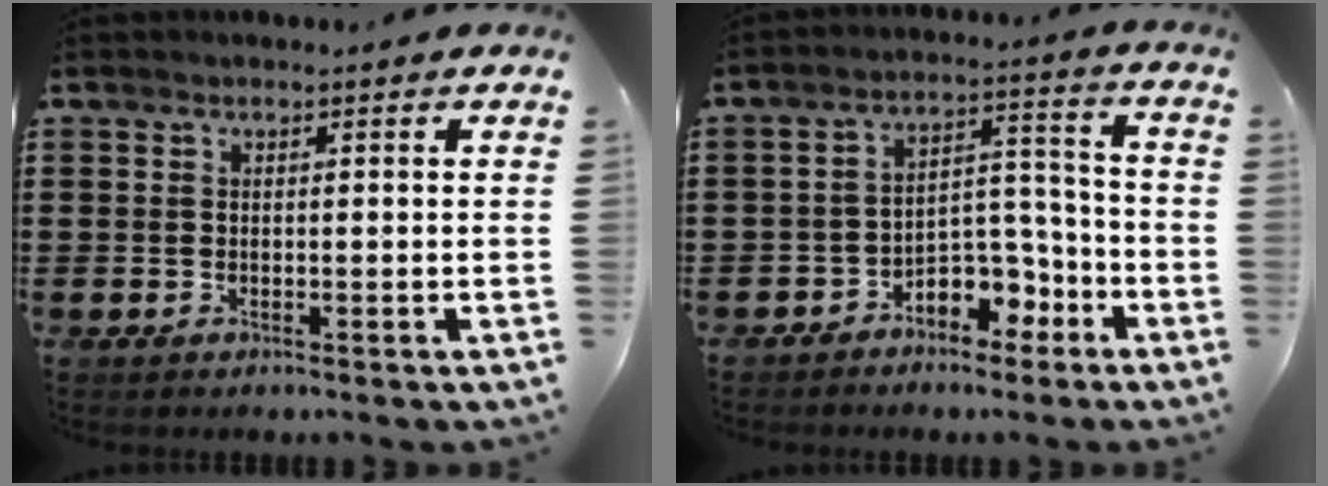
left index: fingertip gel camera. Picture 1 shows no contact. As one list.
[{"total": 6.0, "force": [-4.2, 3.5, 2.3], "torque": [-0.043, 0.019, -0.081]}]